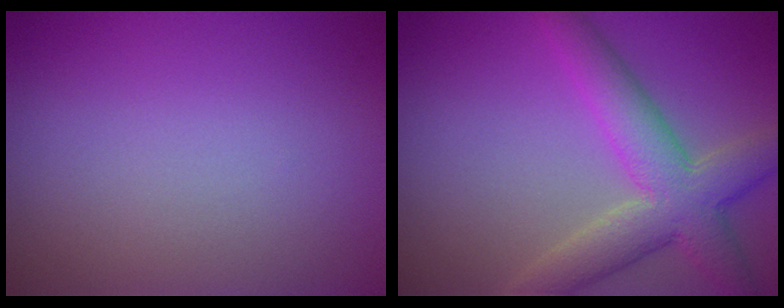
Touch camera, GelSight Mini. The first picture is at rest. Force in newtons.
{"total": 6.2, "press": 6.2, "slide": 0.4}